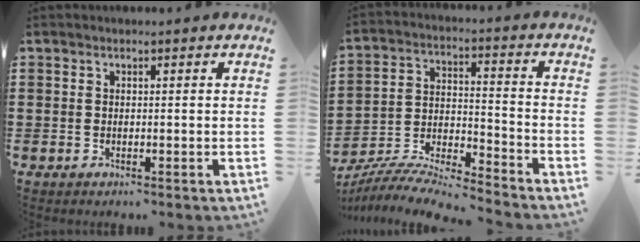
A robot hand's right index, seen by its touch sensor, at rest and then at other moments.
{"total": 7.4, "force": [-7.2, 0.3, 1.9], "torque": [-0.046, -0.005, -0.146]}